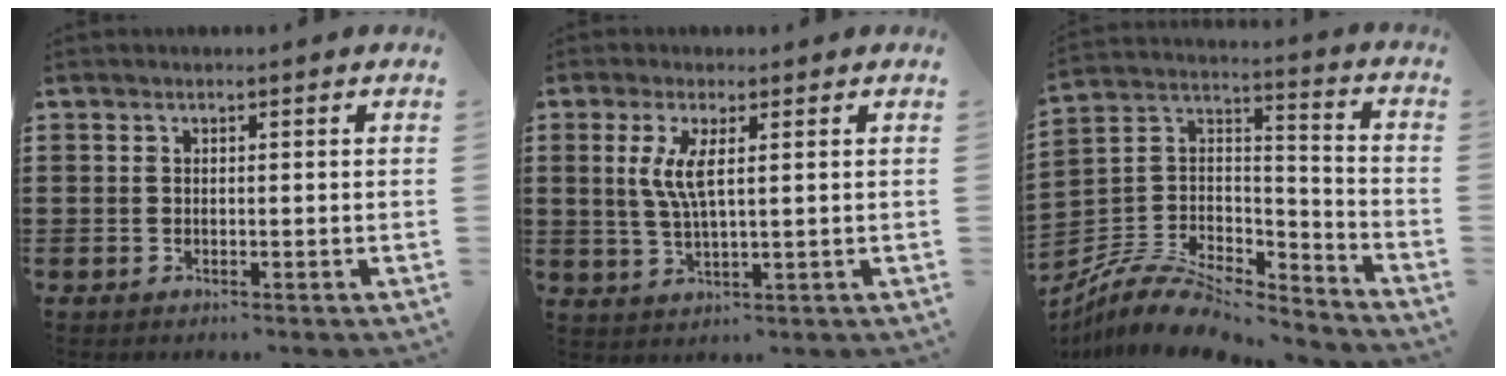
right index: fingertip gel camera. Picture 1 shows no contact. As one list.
[{"total": 5.0, "force": [1.3, 1.0, 4.7], "torque": [-0.103, -0.003, 0.018]}, {"total": 8.8, "force": [-7.5, 3.0, 3.3], "torque": [-0.070, 0.012, -0.147]}]